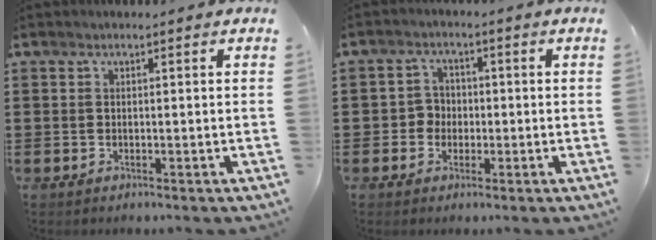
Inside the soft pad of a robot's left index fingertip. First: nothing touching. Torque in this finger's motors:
{"motor_torque": [0.07, 0.08, 0.03, 0.00]}